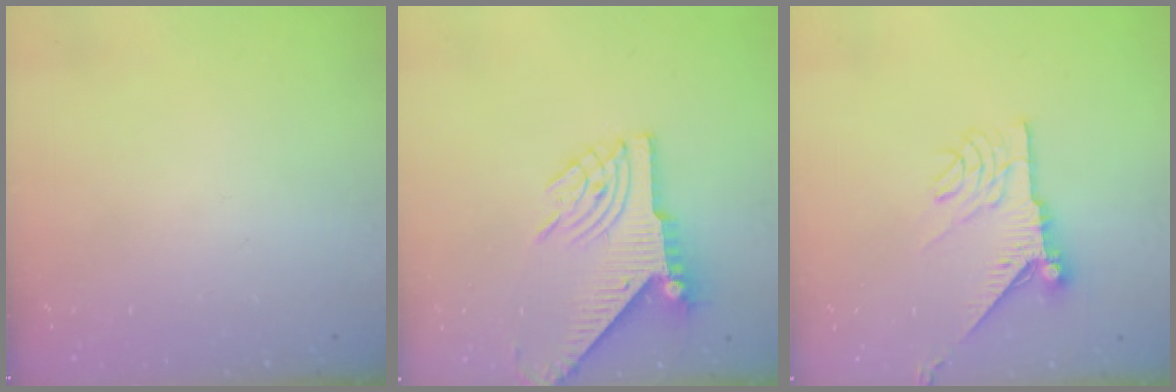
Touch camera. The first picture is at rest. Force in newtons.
{"total": 8.8, "press": 8.7, "slide": 1.3}
{"total": 10.5, "press": 10.5, "slide": 0.4}